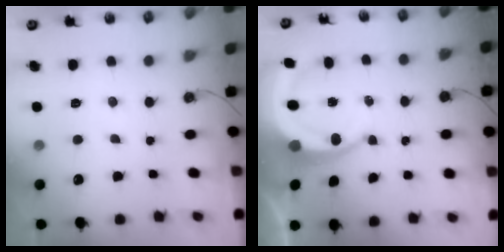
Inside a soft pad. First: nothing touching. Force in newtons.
{"total": 7.8, "press": 7.7, "slide": 1.0}